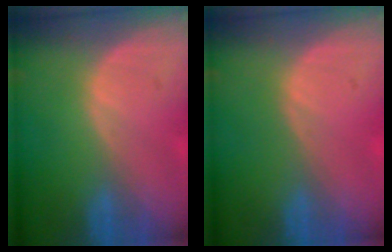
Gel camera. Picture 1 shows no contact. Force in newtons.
{"total": 0.0}